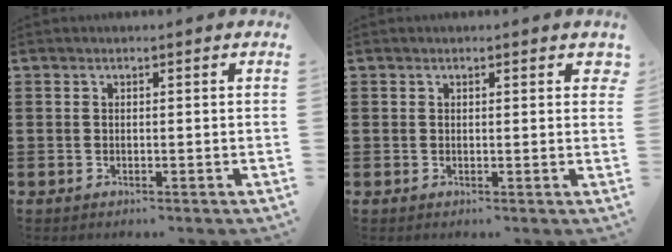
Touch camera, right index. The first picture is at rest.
{"total": 0.6, "force": [0.3, 0.4, 0.3], "torque": [0.001, 0.002, 0.004]}